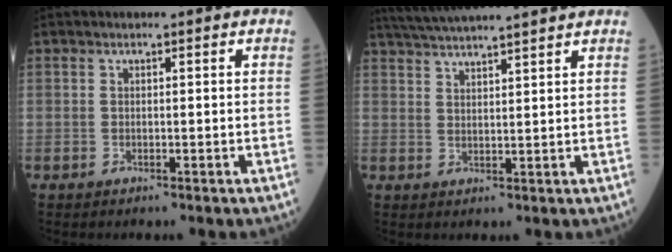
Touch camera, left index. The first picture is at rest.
{"total": 12.7, "force": [11.6, -0.7, 5.2], "torque": [-0.097, 0.025, 0.171]}